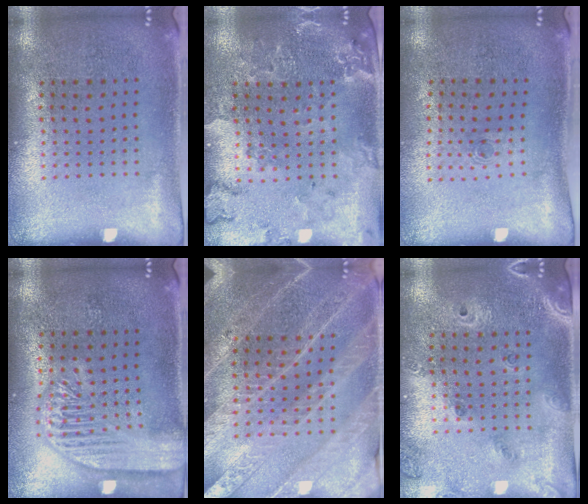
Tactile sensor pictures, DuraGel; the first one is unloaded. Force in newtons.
{"total": 0.5, "press": 0.5, "slide": 0.2}
{"total": 0.6, "press": 0.3, "slide": 0.5}
{"total": 3.3, "press": 3.3, "slide": 0.3}
{"total": 3.7, "press": 3.5, "slide": 1.4}
{"total": 1.4, "press": 1.3, "slide": 0.5}